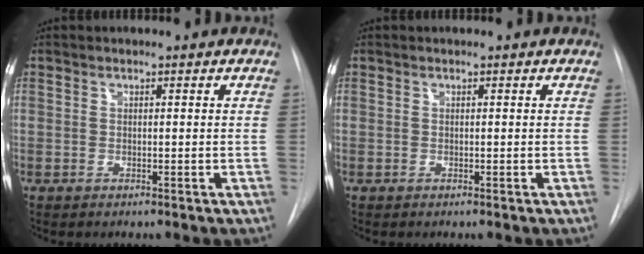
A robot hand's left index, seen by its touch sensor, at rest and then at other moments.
{"total": 0.0}